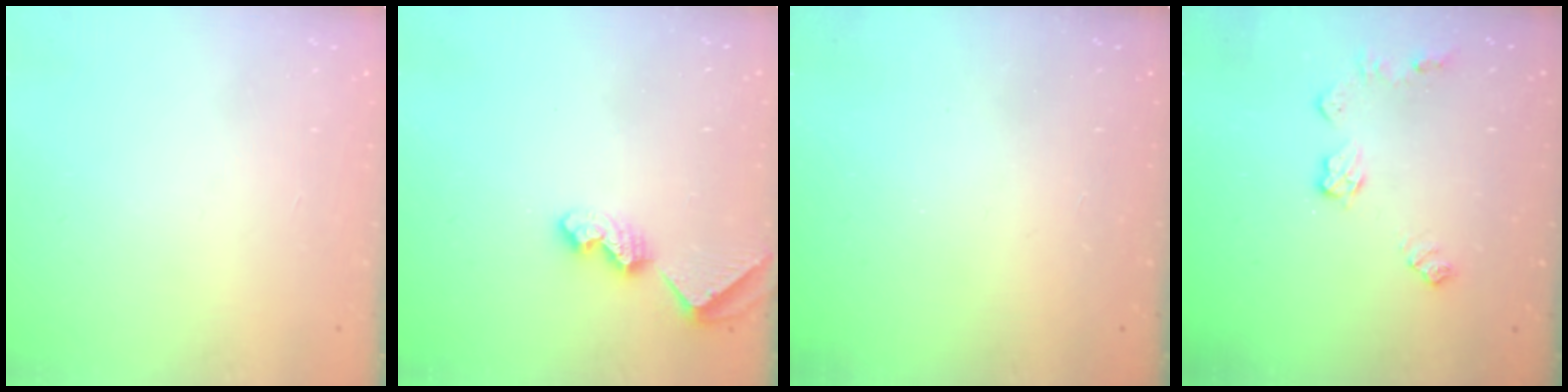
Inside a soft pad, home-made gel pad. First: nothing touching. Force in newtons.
{"total": 8.0, "press": 8.0, "slide": 0.8}
{"total": 0.0}
{"total": 7.8, "press": 7.8, "slide": 0.3}